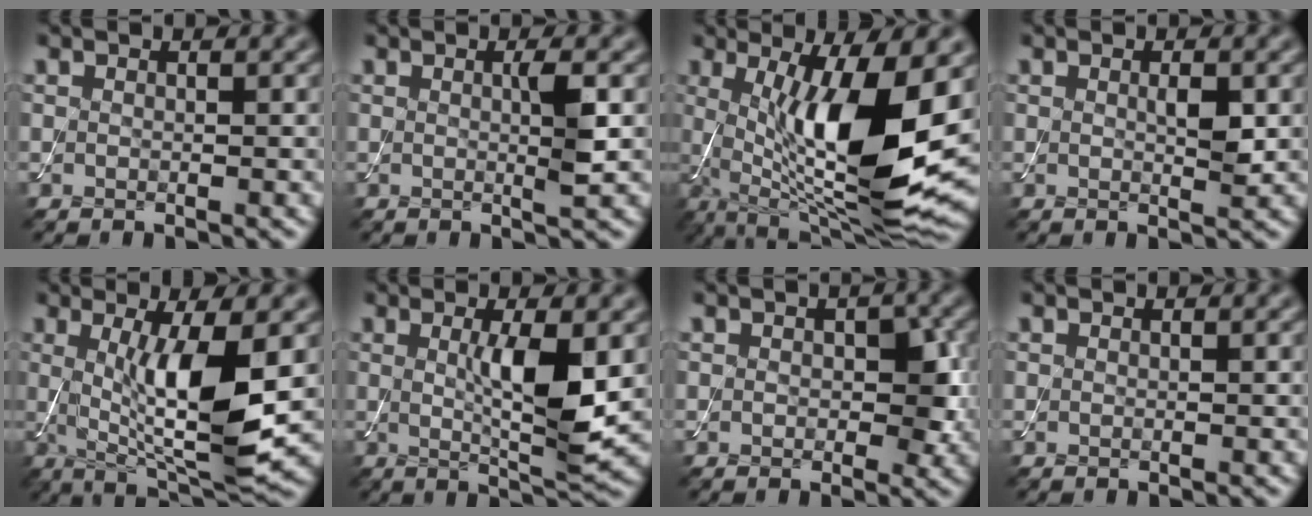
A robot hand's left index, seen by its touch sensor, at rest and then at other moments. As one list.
[{"total": 2.4, "force": [0.1, 0.2, 2.4], "torque": [-0.042, -0.002, 0.000]}, {"total": 12.8, "force": [0.7, 3.5, 12.3], "torque": [-0.199, -0.016, 0.018]}, {"total": 1.7, "force": [0.3, 0.5, 1.6], "torque": [-0.029, -0.003, 0.007]}, {"total": 8.9, "force": [0.4, 2.2, 8.7], "torque": [-0.142, -0.017, 0.018]}, {"total": 5.8, "force": [0.6, 1.1, 5.7], "torque": [-0.099, -0.011, 0.013]}, {"total": 3.2, "force": [0.1, 2.0, 2.6], "torque": [-0.036, -0.002, 0.000]}, {"total": 0.0}]